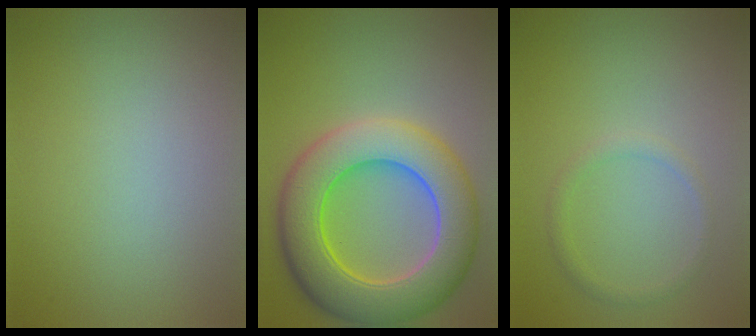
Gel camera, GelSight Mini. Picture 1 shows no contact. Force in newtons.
{"total": 10.1, "press": 10.1, "slide": 0.7}
{"total": 1.2, "press": 1.2, "slide": 0.2}